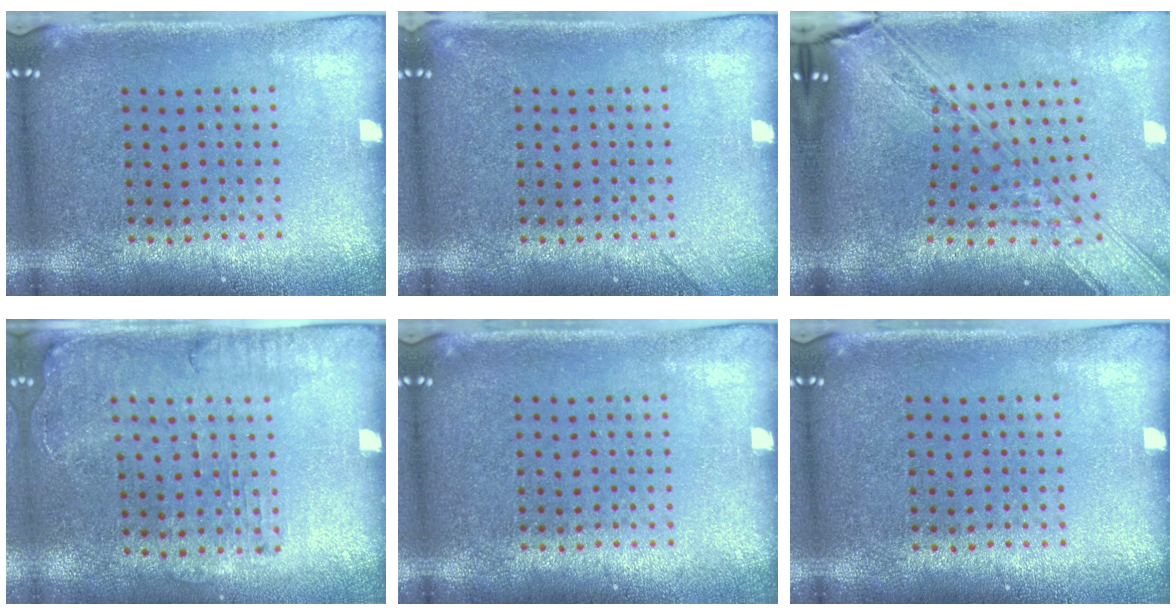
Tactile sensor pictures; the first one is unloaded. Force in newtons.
{"total": 1.0, "press": 0.9, "slide": 0.3}
{"total": 3.9, "press": 2.8, "slide": 2.7}
{"total": 1.2, "press": 1.1, "slide": 0.5}
{"total": 0.0}
{"total": 0.0}